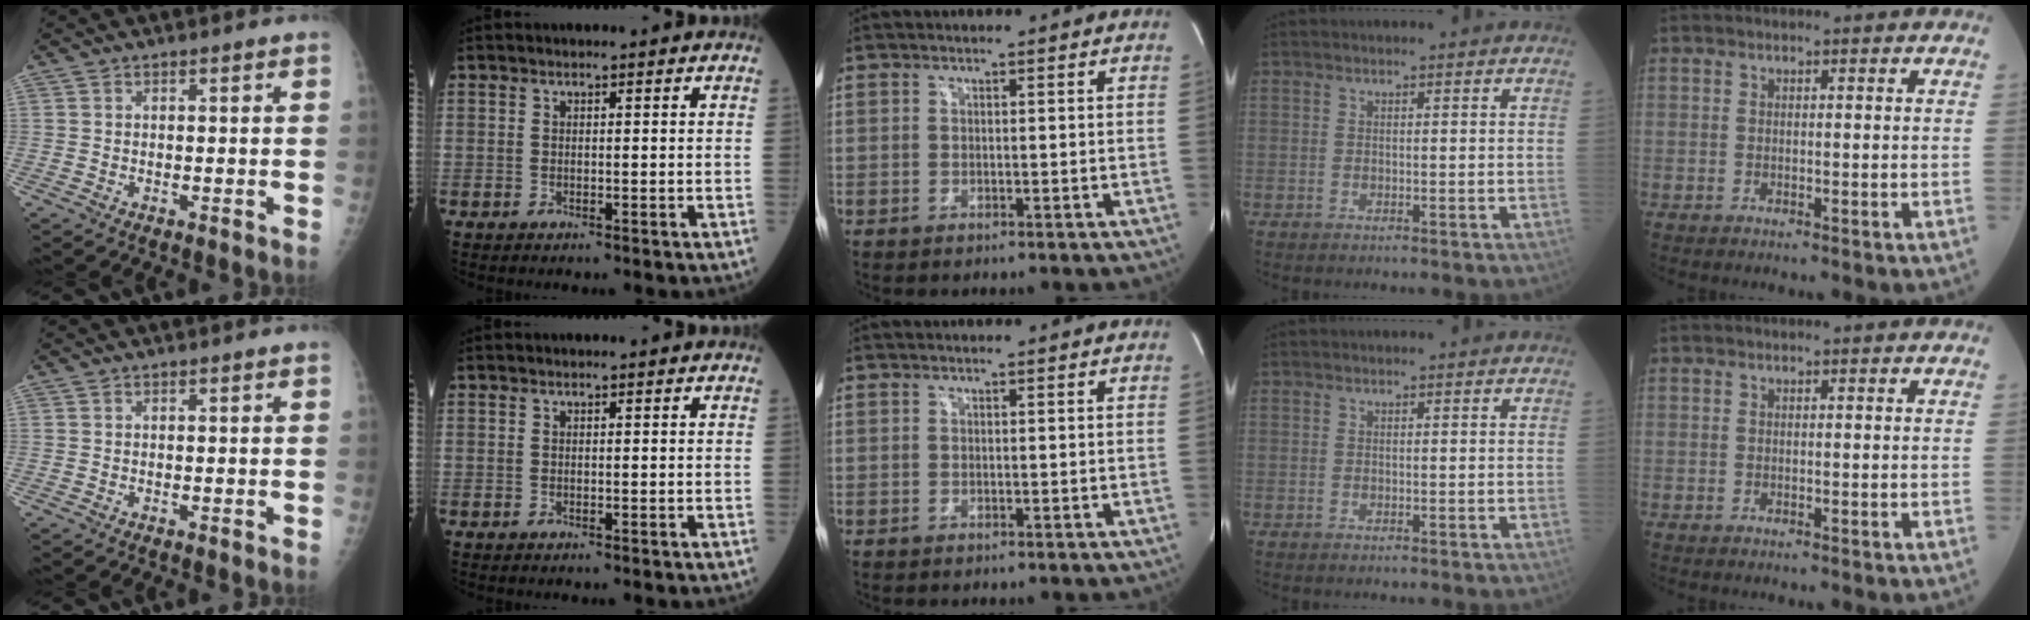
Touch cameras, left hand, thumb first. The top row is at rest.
{}